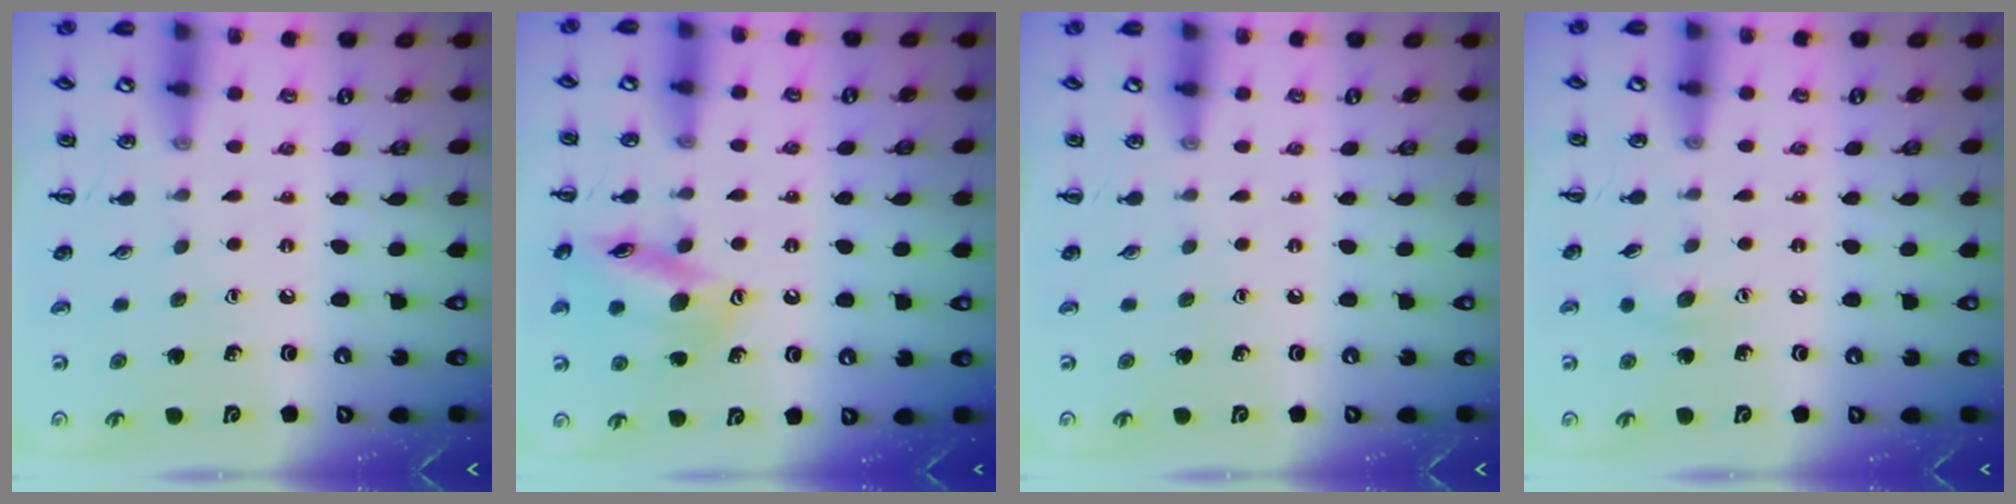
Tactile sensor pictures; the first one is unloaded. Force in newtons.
{"total": 15.1, "press": 15.0, "slide": 1.9}
{"total": 0.0}
{"total": 5.5, "press": 5.4, "slide": 1.3}